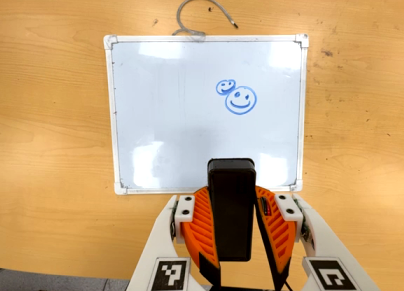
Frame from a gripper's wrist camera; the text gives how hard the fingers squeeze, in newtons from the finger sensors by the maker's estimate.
{"total": 9.0, "left": 7.6, "right": 10.4}